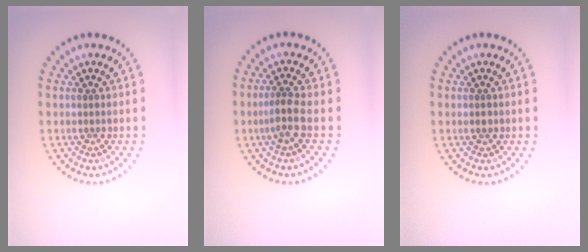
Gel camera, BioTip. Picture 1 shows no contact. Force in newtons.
{"total": 2.1, "press": 1.6, "slide": 1.4}
{"total": 0.6, "press": 0.6, "slide": 0.0}